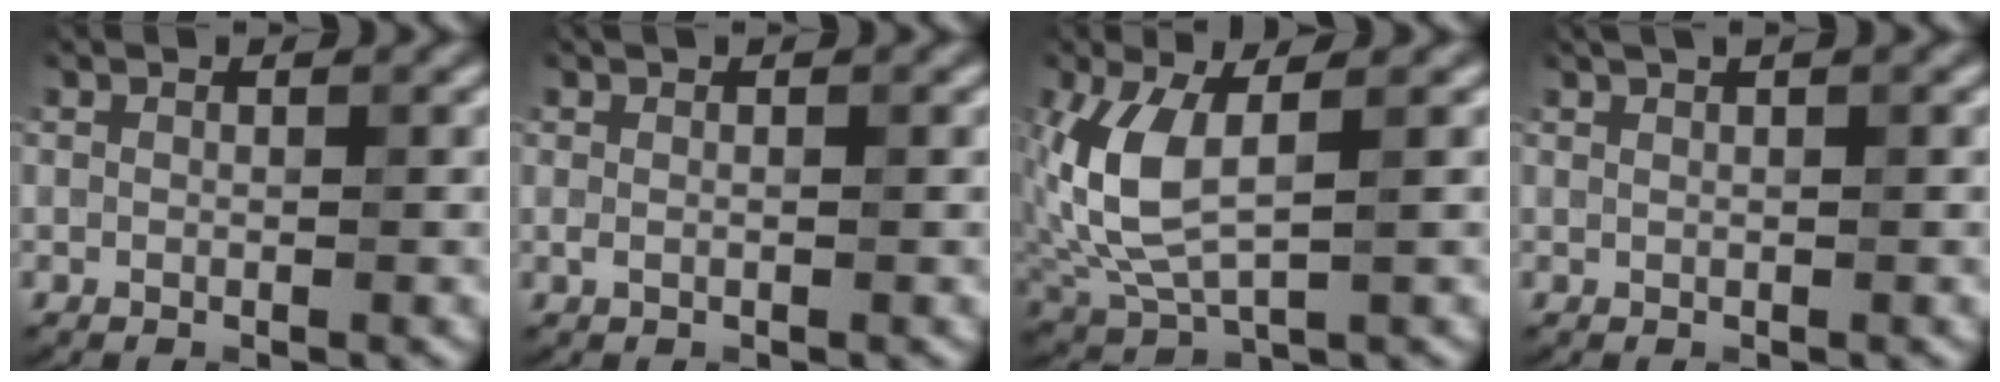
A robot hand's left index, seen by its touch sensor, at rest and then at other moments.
{"total": 0.7, "force": [0.1, 0.2, 0.7], "torque": [-0.014, 0.000, 0.001]}
{"total": 6.5, "force": [0.8, 3.2, 5.7], "torque": [-0.145, -0.004, 0.021]}
{"total": 2.6, "force": [1.6, 0.9, 1.8], "torque": [-0.015, 0.000, 0.012]}